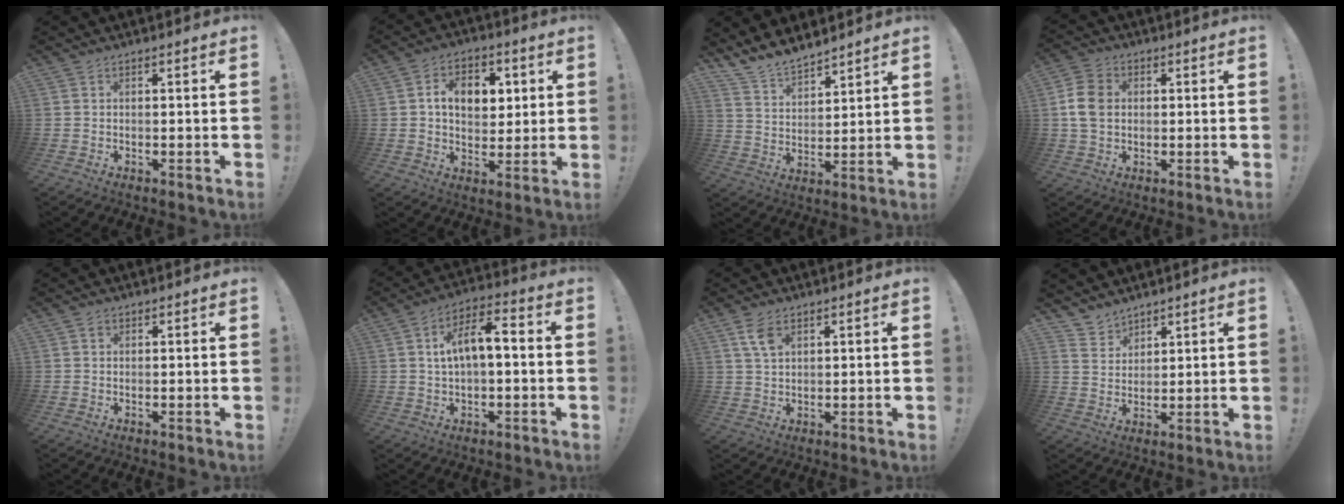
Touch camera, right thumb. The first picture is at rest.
{"total": 10.3, "force": [2.5, 7.8, 6.2], "torque": [-0.093, 0.002, 0.047]}
{"total": 8.9, "force": [8.3, 3.0, 1.5], "torque": [-0.047, -0.065, 0.162]}
{"total": 9.0, "force": [0.7, 6.9, 5.8], "torque": [-0.123, 0.009, 0.015]}
{"total": 0.7, "force": [0.4, 0.6, 0.1], "torque": [0.002, 0.000, 0.006]}
{"total": 9.1, "force": [0.9, 4.0, 8.1], "torque": [-0.133, 0.010, 0.017]}
{"total": 5.4, "force": [2.8, 2.8, 3.7], "torque": [-0.063, -0.009, 0.052]}
{"total": 5.1, "force": [4.4, 2.7, 0.0], "torque": [-0.005, -0.035, 0.085]}